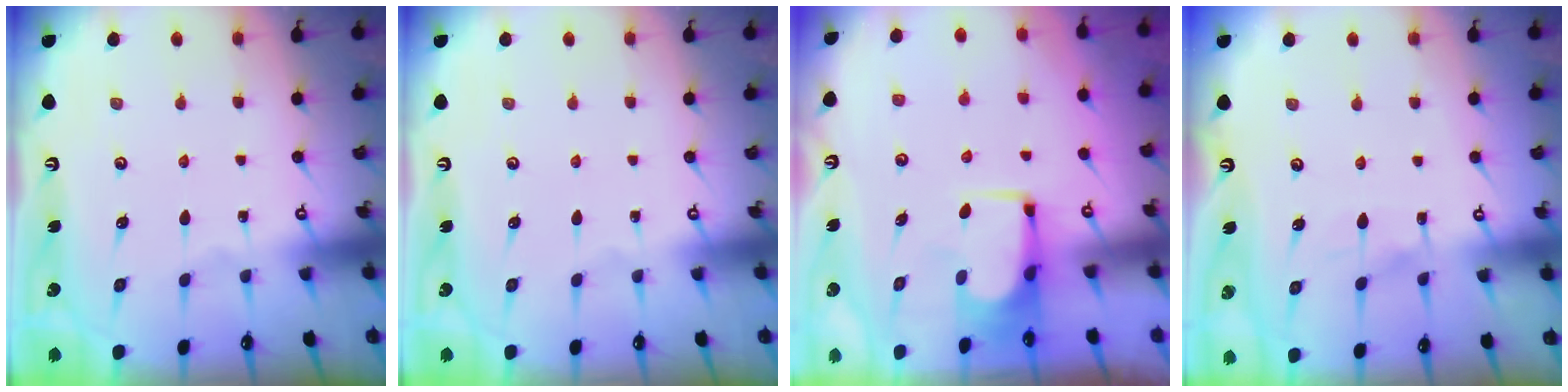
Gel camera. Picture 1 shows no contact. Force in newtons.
{"total": 0.0}
{"total": 1.6, "press": 1.5, "slide": 0.3}
{"total": 4.4, "press": 4.3, "slide": 0.4}